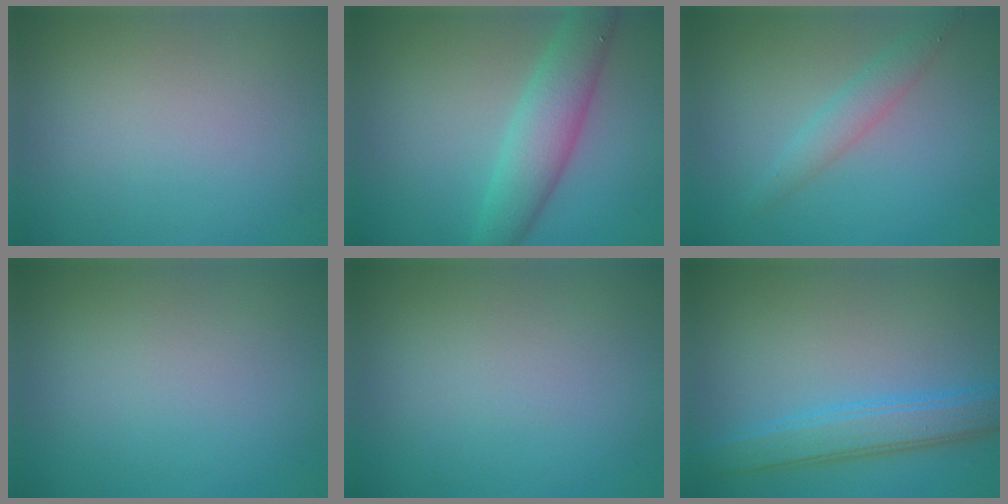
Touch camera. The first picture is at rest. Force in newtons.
{"total": 4.8, "press": 4.8, "slide": 0.4}
{"total": 2.2, "press": 2.2, "slide": 0.0}
{"total": 0.0}
{"total": 0.0}
{"total": 4.2, "press": 4.2, "slide": 0.1}